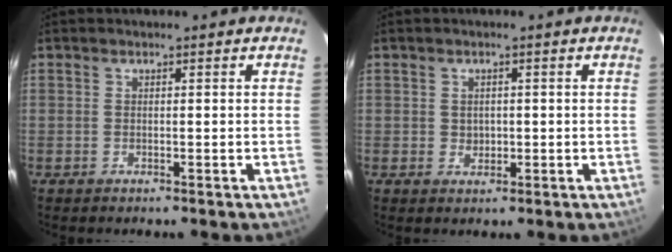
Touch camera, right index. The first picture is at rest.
{"total": 1.9, "force": [0.1, 1.7, 0.7], "torque": [-0.006, 0.004, 0.005]}